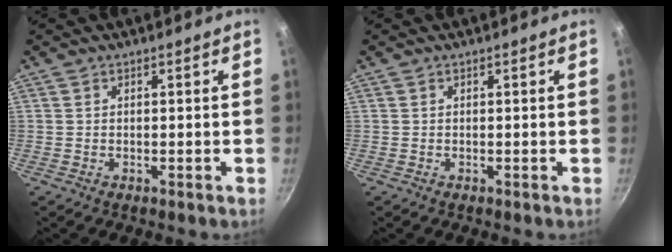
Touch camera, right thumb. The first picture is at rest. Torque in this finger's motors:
{"motor_torque": [0.00, 0.00, 0.08, -0.07, 0.00]}